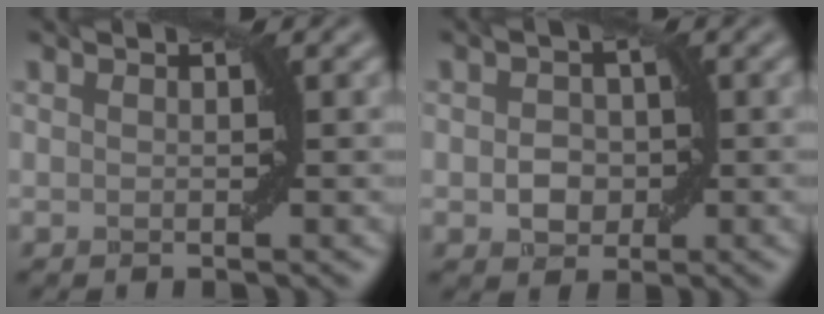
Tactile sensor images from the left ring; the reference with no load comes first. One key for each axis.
{"total": 2.3, "fx": -0.4, "fy": 2.0, "fz": 1.2, "tx": -0.017, "ty": 0.001, "tz": -0.008}